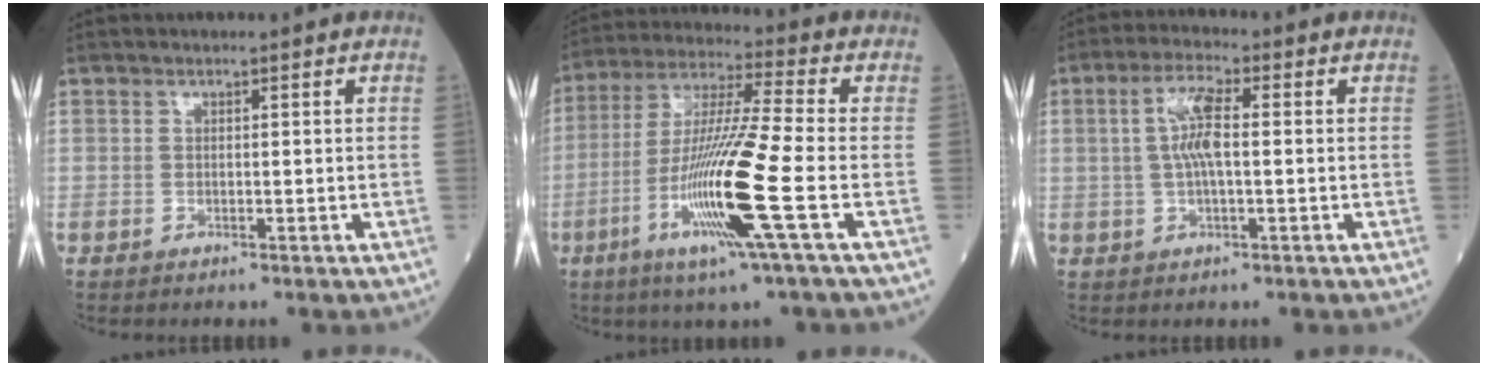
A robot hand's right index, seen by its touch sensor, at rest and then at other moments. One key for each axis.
{"total": 15.4, "fx": -4.9, "fy": -1.2, "fz": 14.6, "tx": -0.296, "ty": -0.020, "tz": -0.097}
{"total": 5.8, "fx": 0.6, "fy": 1.0, "fz": 5.7, "tx": -0.118, "ty": 0.010, "tz": 0.012}